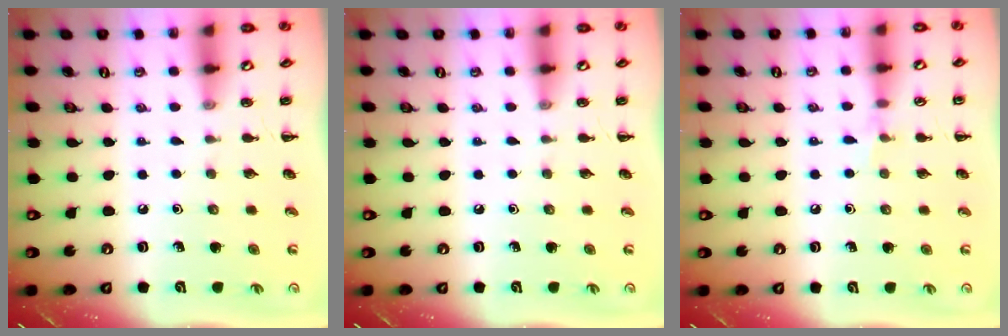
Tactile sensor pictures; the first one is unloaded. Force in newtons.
{"total": 0.0}
{"total": 4.4, "press": 4.2, "slide": 1.3}